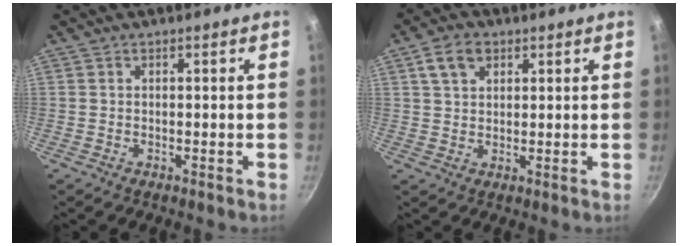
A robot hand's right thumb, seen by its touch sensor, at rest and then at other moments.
{"total": 5.6, "force": [2.5, 3.9, 3.2], "torque": [-0.045, 0.001, 0.043]}